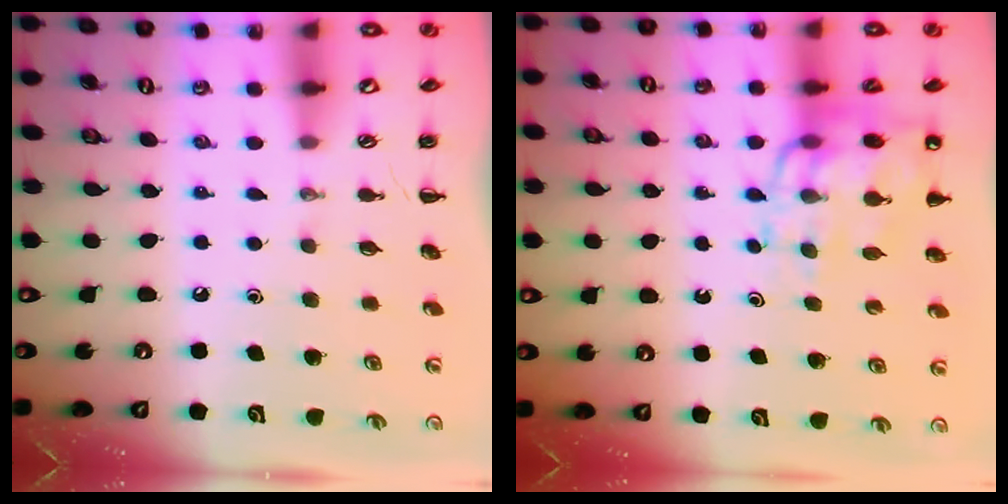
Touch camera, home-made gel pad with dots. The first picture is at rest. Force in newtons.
{"total": 15.8, "press": 15.3, "slide": 3.9}